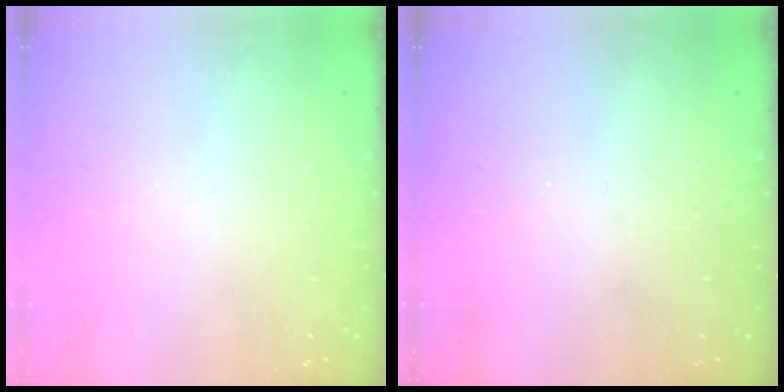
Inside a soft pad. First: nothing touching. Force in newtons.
{"total": 0.0}